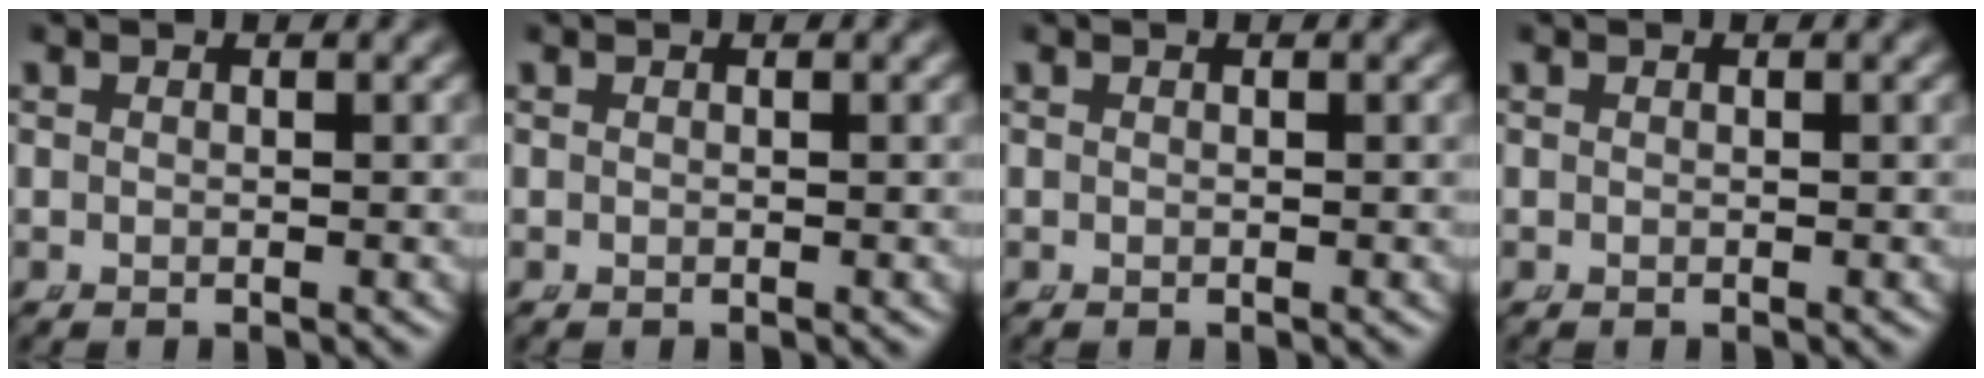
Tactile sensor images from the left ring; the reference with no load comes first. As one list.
[{"total": 0.0}, {"total": 0.0}, {"total": 0.0}]